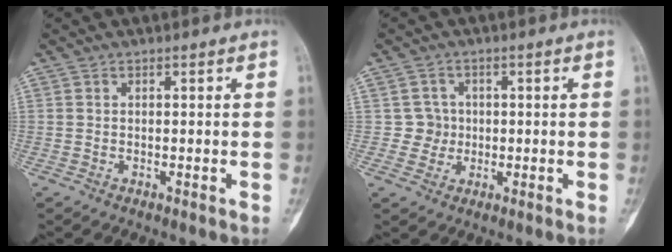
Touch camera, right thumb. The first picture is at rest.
{"total": 3.5, "force": [0.1, 3.5, 0.0], "torque": [0.027, 0.009, -0.004]}